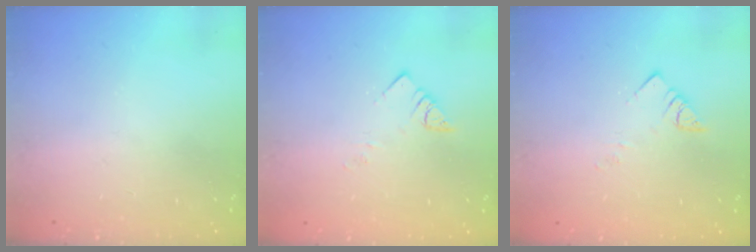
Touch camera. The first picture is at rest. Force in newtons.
{"total": 2.9, "press": 2.9, "slide": 0.2}
{"total": 2.9, "press": 2.9, "slide": 0.2}